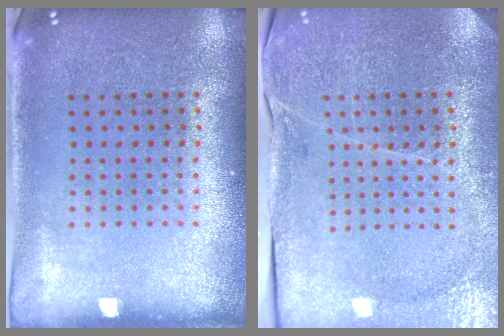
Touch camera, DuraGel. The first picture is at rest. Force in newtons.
{"total": 3.3, "press": 3.2, "slide": 0.6}